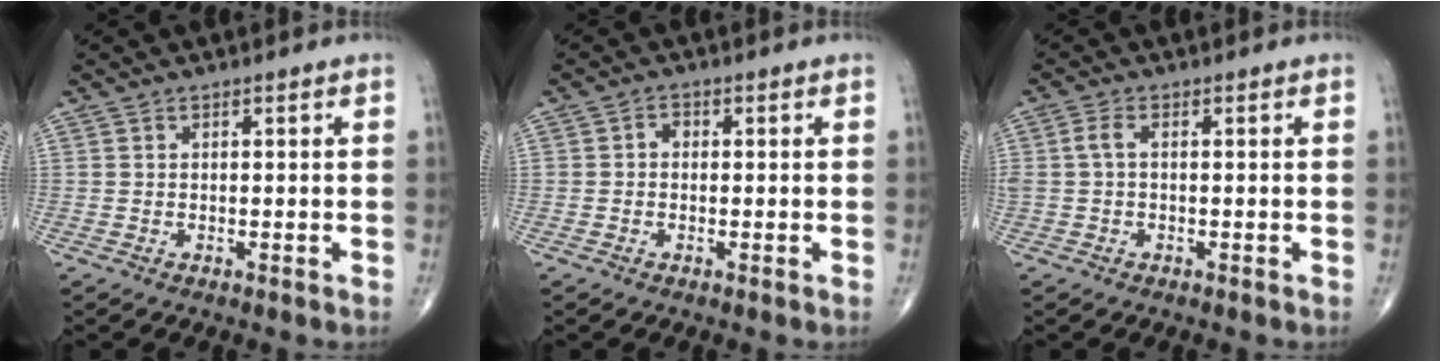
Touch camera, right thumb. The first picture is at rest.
{"total": 1.5, "force": [-0.1, 1.2, 0.9], "torque": [-0.004, 0.005, -0.007]}
{"total": 2.6, "force": [0.2, 1.3, 2.2], "torque": [-0.060, 0.009, 0.003]}